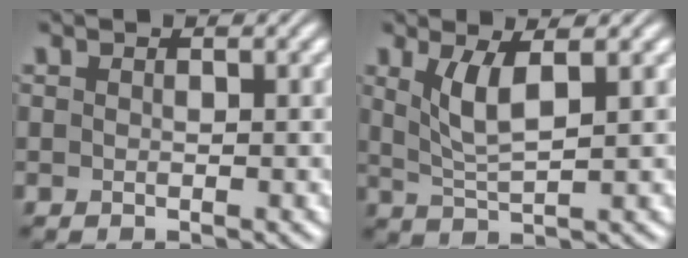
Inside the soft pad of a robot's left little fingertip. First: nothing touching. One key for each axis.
{"total": 3.5, "fx": 1.3, "fy": 0.9, "fz": 3.1, "tx": -0.068, "ty": -0.005, "tz": 0.030}